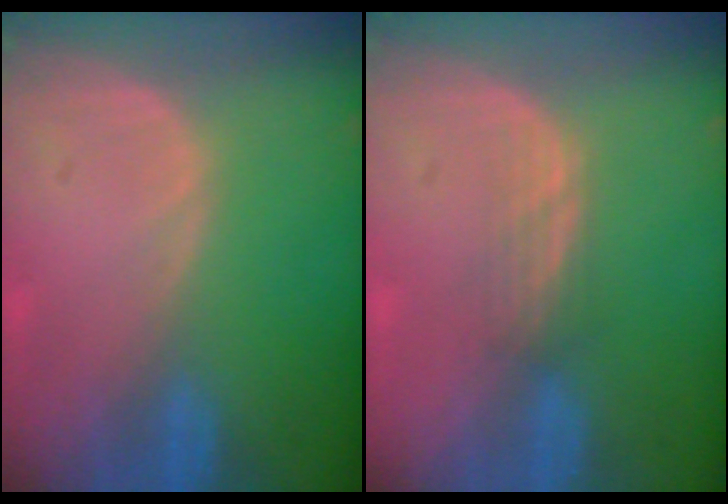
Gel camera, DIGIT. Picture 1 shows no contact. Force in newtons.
{"total": 2.2, "press": 2.1, "slide": 0.2}